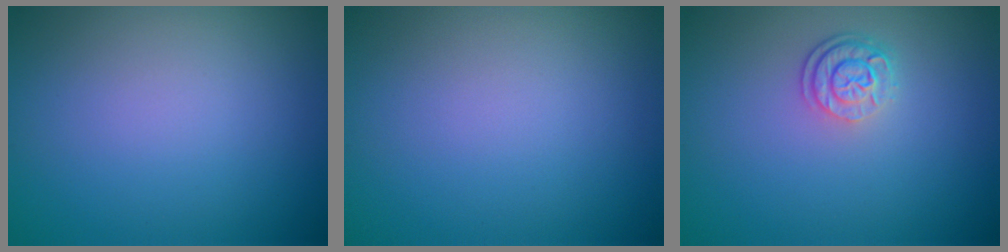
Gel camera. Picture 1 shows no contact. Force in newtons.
{"total": 0.0}
{"total": 2.5, "press": 1.9, "slide": 1.6}